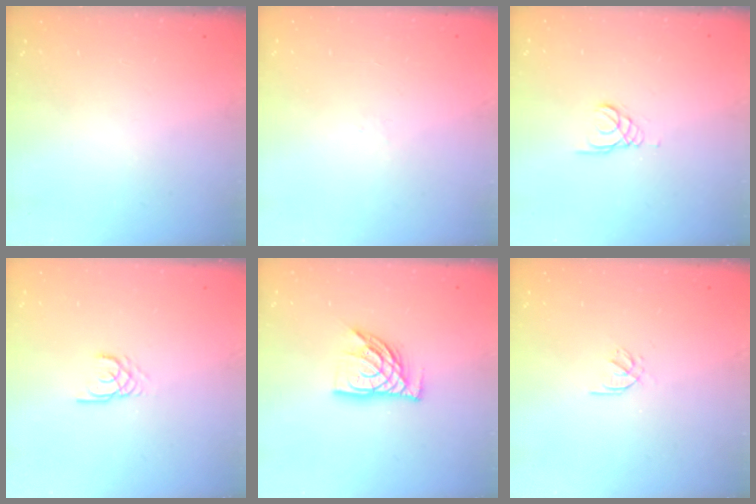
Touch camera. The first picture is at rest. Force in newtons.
{"total": 1.6, "press": 1.5, "slide": 0.4}
{"total": 1.0, "press": 1.0, "slide": 0.1}
{"total": 2.1, "press": 2.1, "slide": 0.0}
{"total": 11.3, "press": 11.2, "slide": 1.0}
{"total": 2.0, "press": 1.9, "slide": 0.6}